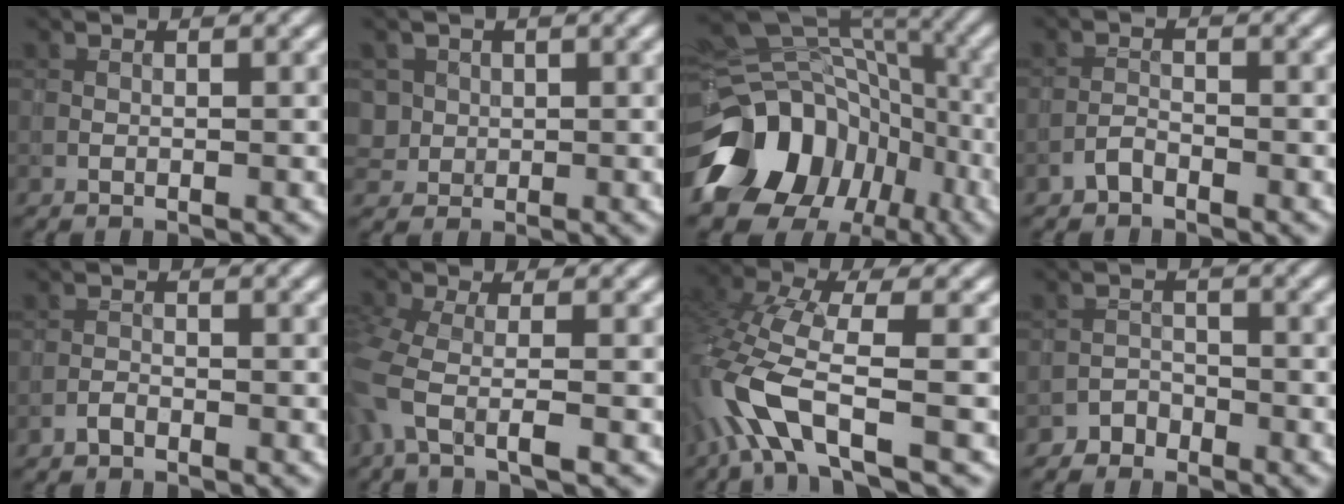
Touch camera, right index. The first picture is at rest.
{"total": 2.8, "force": [0.5, 2.7, 0.6], "torque": [-0.005, 0.005, 0.018]}
{"total": 15.7, "force": [-7.7, 11.7, 7.0], "torque": [-0.140, -0.010, -0.118]}
{"total": 1.1, "force": [-1.0, 0.5, 0.4], "torque": [-0.005, 0.007, -0.022]}
{"total": 0.8, "force": [-0.7, 0.3, 0.3], "torque": [-0.004, 0.004, -0.015]}
{"total": 4.3, "force": [-1.6, 1.5, 3.7], "torque": [-0.088, -0.005, -0.044]}
{"total": 7.7, "force": [-3.0, 2.8, 6.5], "torque": [-0.153, 0.005, -0.073]}
{"total": 1.6, "force": [-1.3, 0.8, -0.2], "torque": [0.011, 0.012, -0.025]}